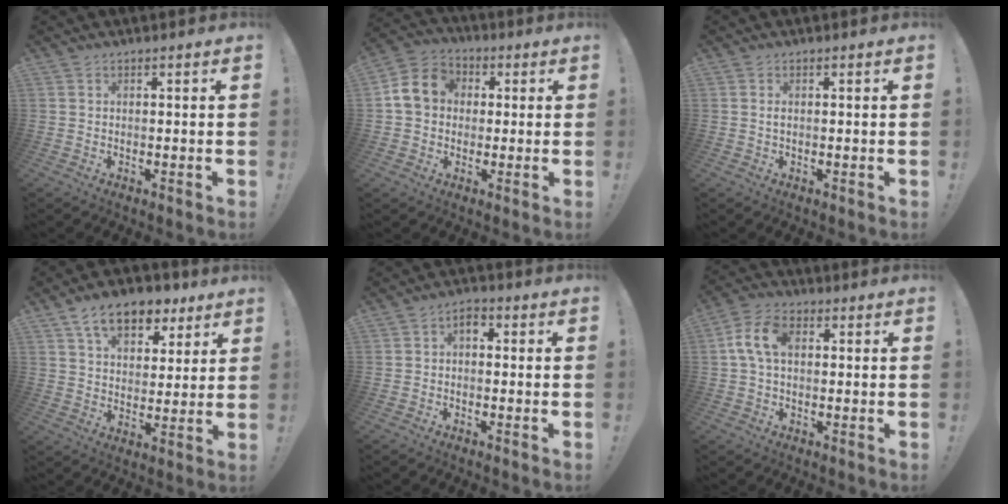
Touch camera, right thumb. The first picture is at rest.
{"total": 10.6, "force": [1.6, 9.0, 5.3], "torque": [-0.089, 0.016, 0.038]}
{"total": 0.7, "force": [0.0, 0.2, 0.7], "torque": [-0.014, 0.001, 0.001]}
{"total": 13.2, "force": [7.8, 7.9, 7.2], "torque": [-0.116, -0.034, 0.143]}
{"total": 2.8, "force": [-0.2, 1.8, 2.2], "torque": [-0.032, 0.003, -0.006]}
{"total": 9.1, "force": [1.5, 5.8, 6.9], "torque": [-0.133, 0.012, 0.030]}